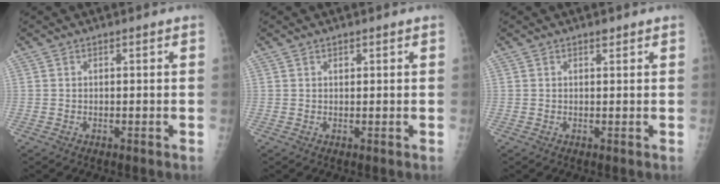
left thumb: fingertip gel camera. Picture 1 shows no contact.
{"total": 0.7, "force": [0.5, 0.5, 0.3], "torque": [-0.003, -0.003, 0.007]}
{"total": 0.8, "force": [0.6, 0.3, 0.4], "torque": [-0.006, -0.004, 0.009]}